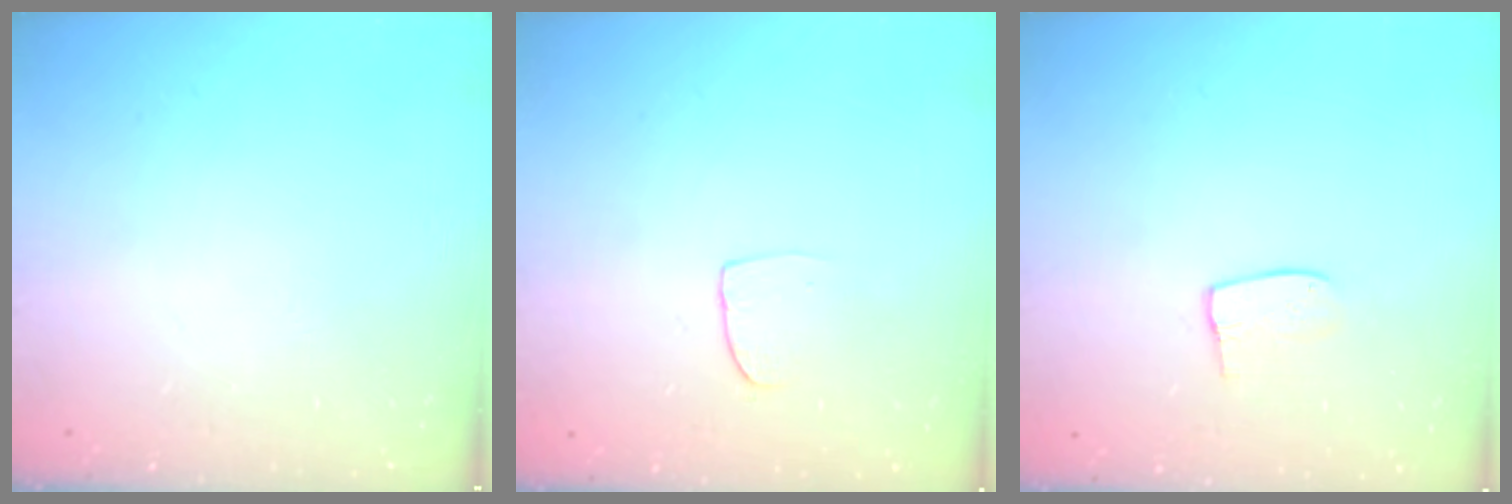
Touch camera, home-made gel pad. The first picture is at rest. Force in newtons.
{"total": 6.0, "press": 6.0, "slide": 0.4}
{"total": 7.5, "press": 7.5, "slide": 0.4}